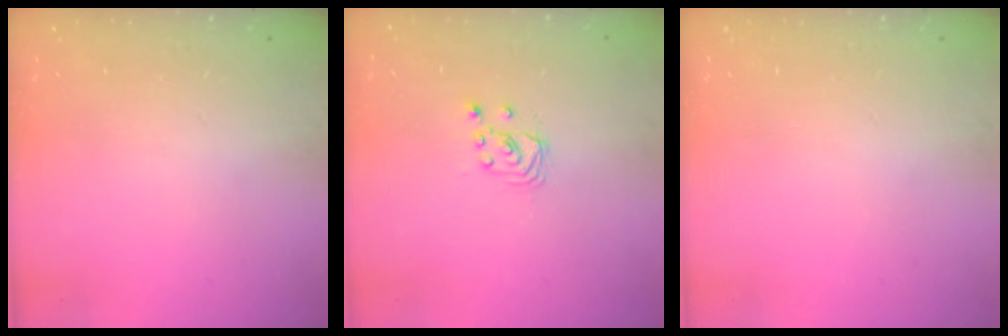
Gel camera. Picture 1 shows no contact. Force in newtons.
{"total": 2.6, "press": 2.6, "slide": 0.3}
{"total": 0.0}